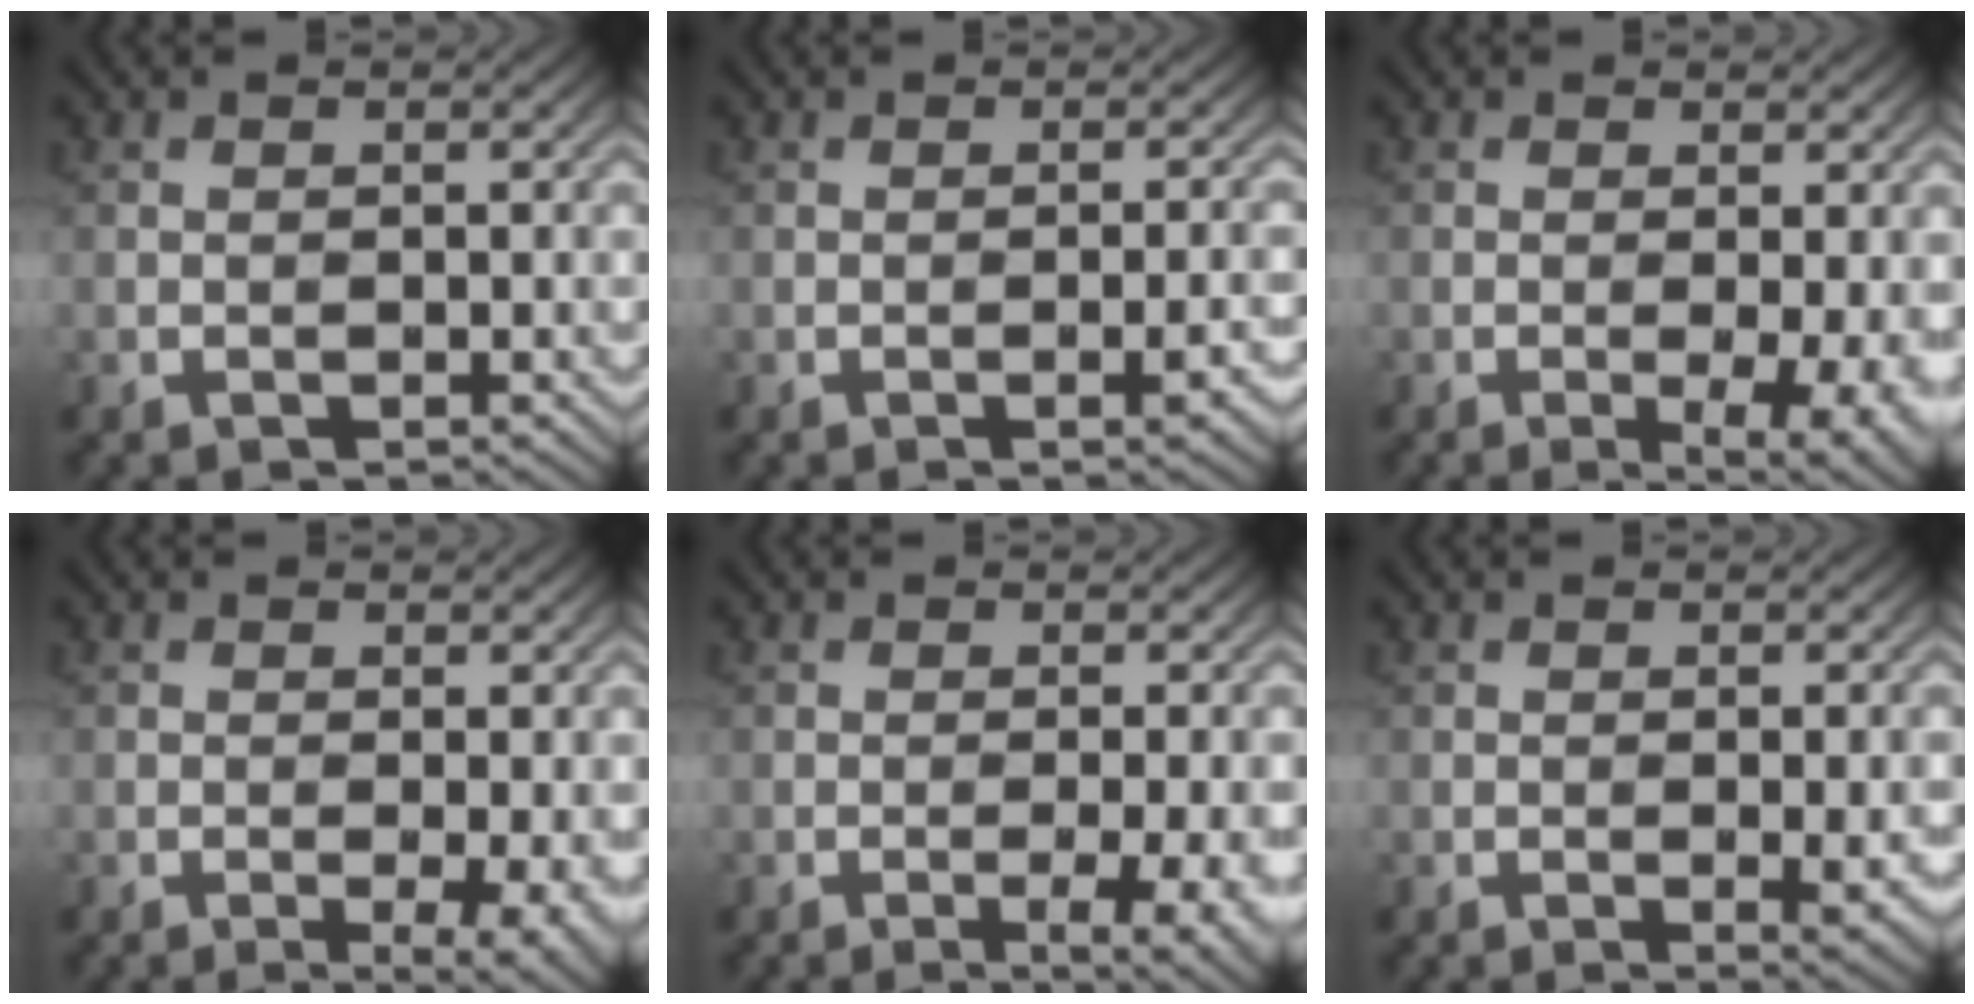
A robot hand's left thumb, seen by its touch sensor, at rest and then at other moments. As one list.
[{"total": 2.1, "force": [-0.9, 0.3, 1.8], "torque": [-0.026, 0.005, -0.014]}, {"total": 4.3, "force": [-1.1, 1.2, 4.0], "torque": [-0.060, -0.008, -0.016]}, {"total": 3.4, "force": [-1.0, 0.8, 3.2], "torque": [-0.050, -0.006, -0.014]}, {"total": 4.0, "force": [-1.4, 0.7, 3.6], "torque": [-0.058, 0.000, -0.018]}, {"total": 2.2, "force": [-0.3, 0.4, 2.2], "torque": [-0.036, -0.007, -0.005]}]